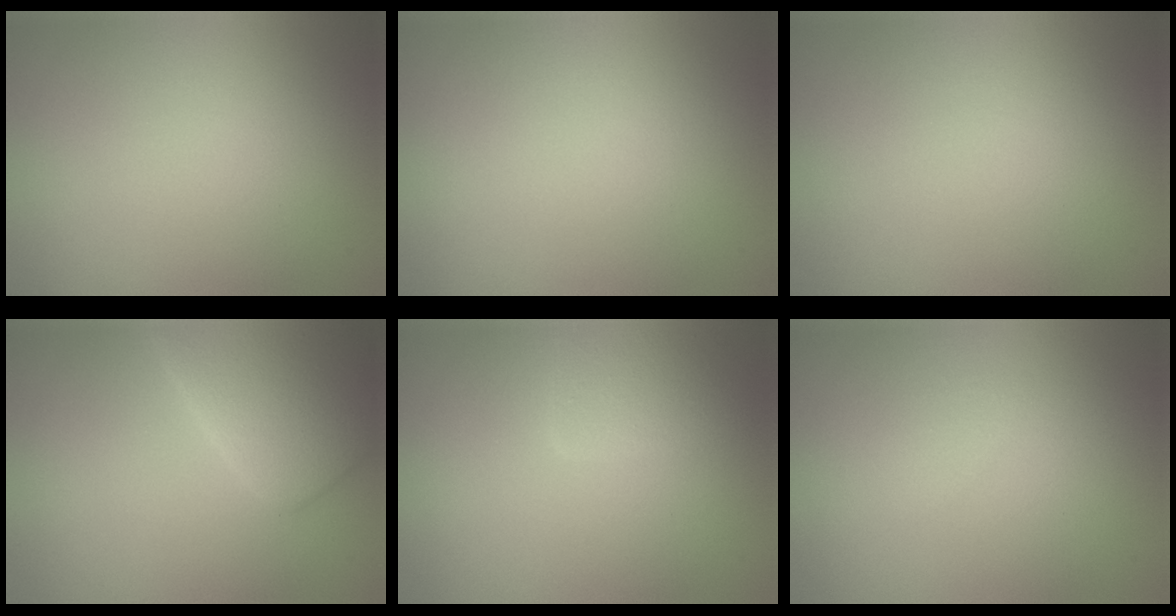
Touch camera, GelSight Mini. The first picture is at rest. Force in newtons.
{"total": 0.0}
{"total": 0.0}
{"total": 4.4, "press": 4.4, "slide": 0.3}
{"total": 2.3, "press": 2.3, "slide": 0.1}
{"total": 0.7, "press": 0.7, "slide": 0.1}